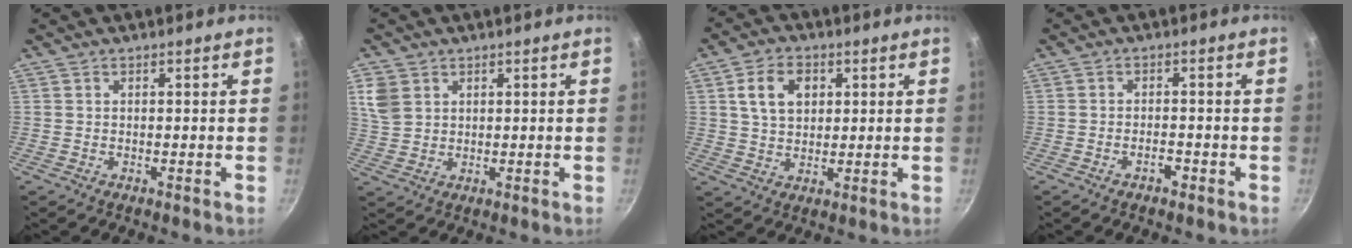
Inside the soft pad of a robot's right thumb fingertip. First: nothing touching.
{"total": 5.7, "force": [2.4, 4.3, 2.8], "torque": [-0.043, -0.009, 0.054]}
{"total": 8.1, "force": [2.4, 5.8, 5.1], "torque": [-0.073, 0.004, 0.041]}
{"total": 2.1, "force": [-1.4, 0.9, 1.4], "torque": [-0.018, 0.016, -0.025]}